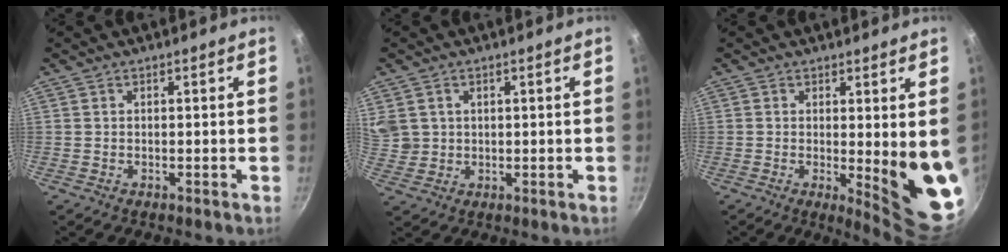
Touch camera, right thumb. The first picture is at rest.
{"total": 6.9, "force": [2.2, 5.9, 2.8], "torque": [-0.044, -0.004, 0.053]}
{"total": 9.9, "force": [0.2, 2.4, 9.6], "torque": [-0.110, -0.031, 0.007]}